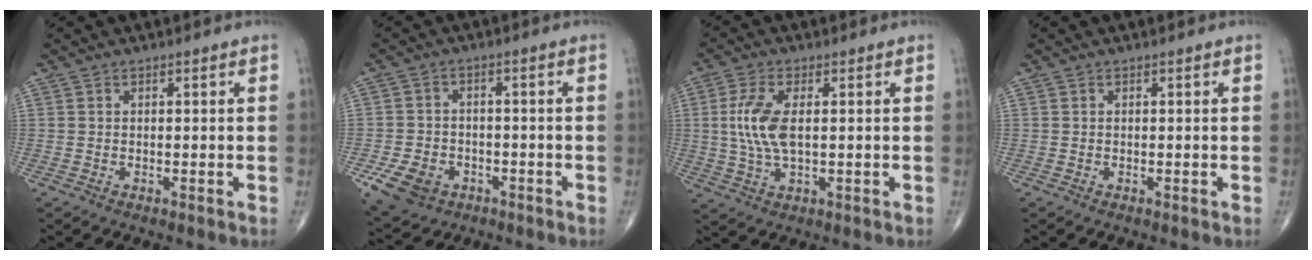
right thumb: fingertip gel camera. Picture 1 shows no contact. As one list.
[{"total": 8.5, "force": [-4.0, 6.3, 4.1], "torque": [-0.068, 0.017, -0.061]}, {"total": 8.4, "force": [0.8, 3.7, 7.5], "torque": [-0.174, -0.001, 0.020]}, {"total": 0.0}]